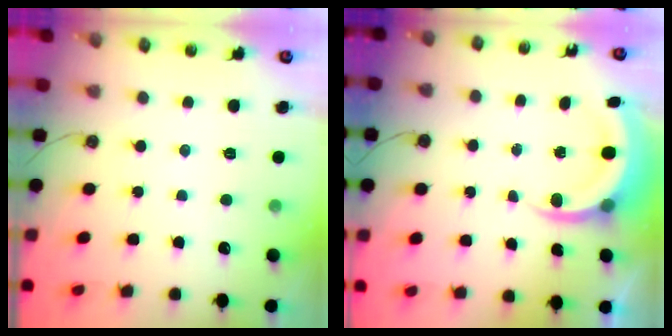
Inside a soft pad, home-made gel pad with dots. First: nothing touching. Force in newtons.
{"total": 6.1, "press": 5.9, "slide": 1.4}